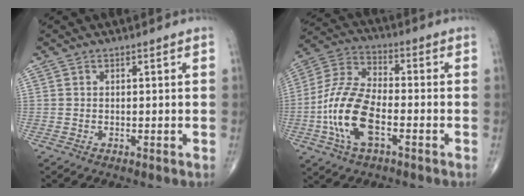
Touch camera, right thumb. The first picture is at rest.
{"total": 14.5, "force": [-4.2, 6.9, 12.0], "torque": [-0.250, 0.026, -0.085]}